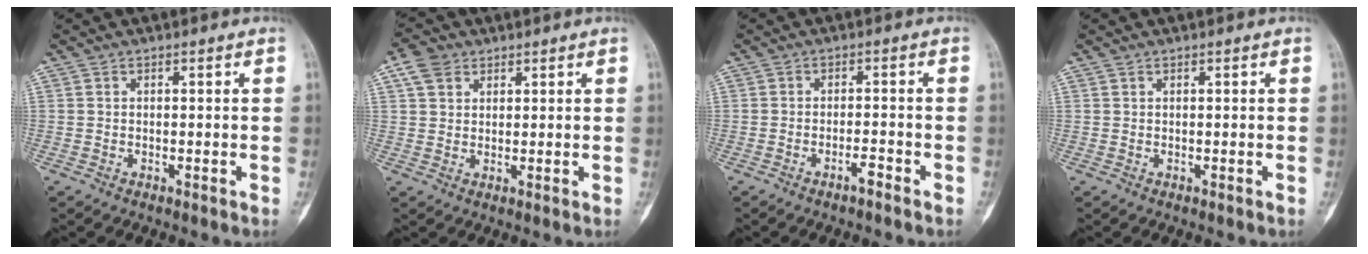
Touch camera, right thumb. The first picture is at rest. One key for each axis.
{"total": 4.8, "fx": 2.5, "fy": 3.5, "fz": 2.1, "tx": -0.031, "ty": 0.000, "tz": 0.050}
{"total": 2.1, "fx": -1.6, "fy": 0.4, "fz": 1.3, "tx": -0.027, "ty": 0.011, "tz": -0.029}
{"total": 0.0}